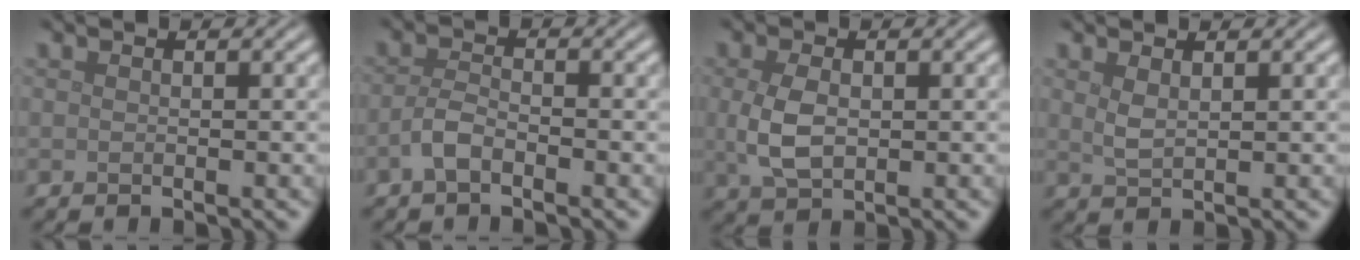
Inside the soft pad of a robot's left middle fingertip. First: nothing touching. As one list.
[{"total": 2.0, "force": [-1.2, 0.8, 1.4], "torque": [-0.031, 0.004, -0.029]}, {"total": 3.6, "force": [0.1, 2.3, 2.8], "torque": [-0.069, -0.001, 0.005]}, {"total": 1.5, "force": [0.9, 0.5, 1.1], "torque": [-0.027, -0.003, 0.021]}]